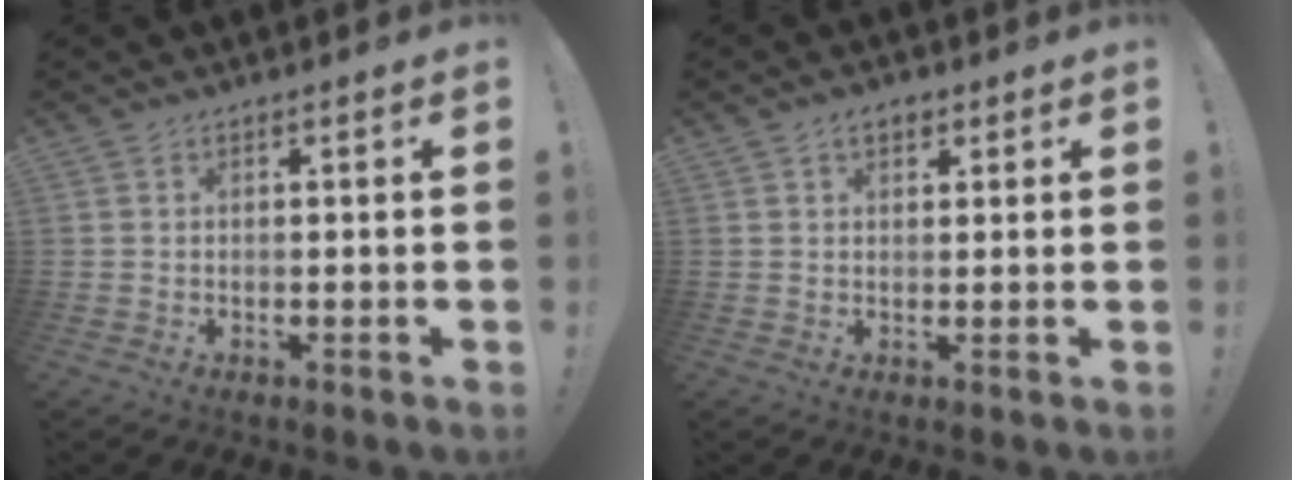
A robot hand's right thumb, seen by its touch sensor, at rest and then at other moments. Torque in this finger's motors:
{"motor_torque": [0.02, 0.04, 0.02, -0.02, 0.00]}